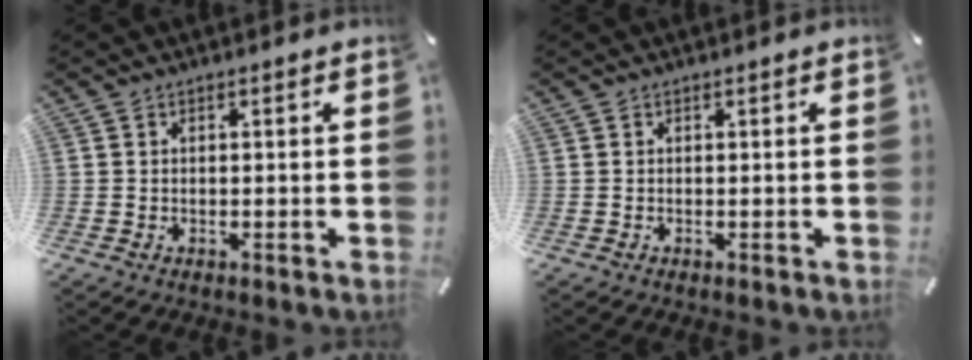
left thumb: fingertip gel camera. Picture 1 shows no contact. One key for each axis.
{"total": 0.0}